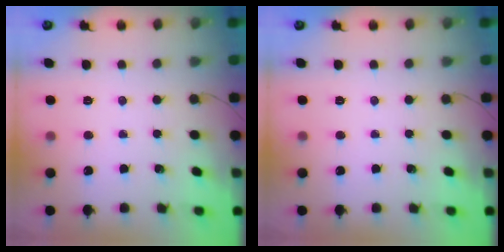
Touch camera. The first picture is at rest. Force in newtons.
{"total": 0.0}